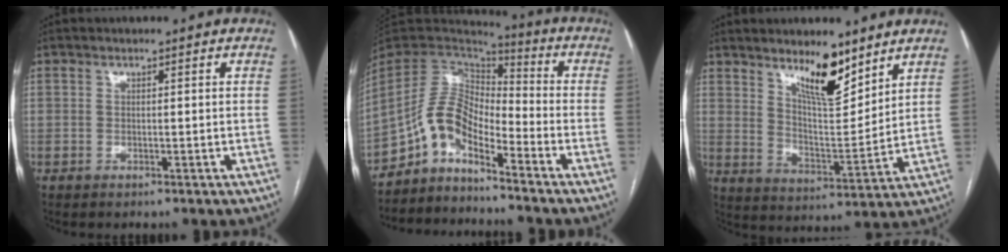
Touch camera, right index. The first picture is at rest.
{"total": 9.2, "force": [-6.7, 3.2, 5.5], "torque": [-0.109, 0.029, -0.128]}
{"total": 9.9, "force": [7.1, 2.4, 6.4], "torque": [-0.112, -0.014, 0.130]}